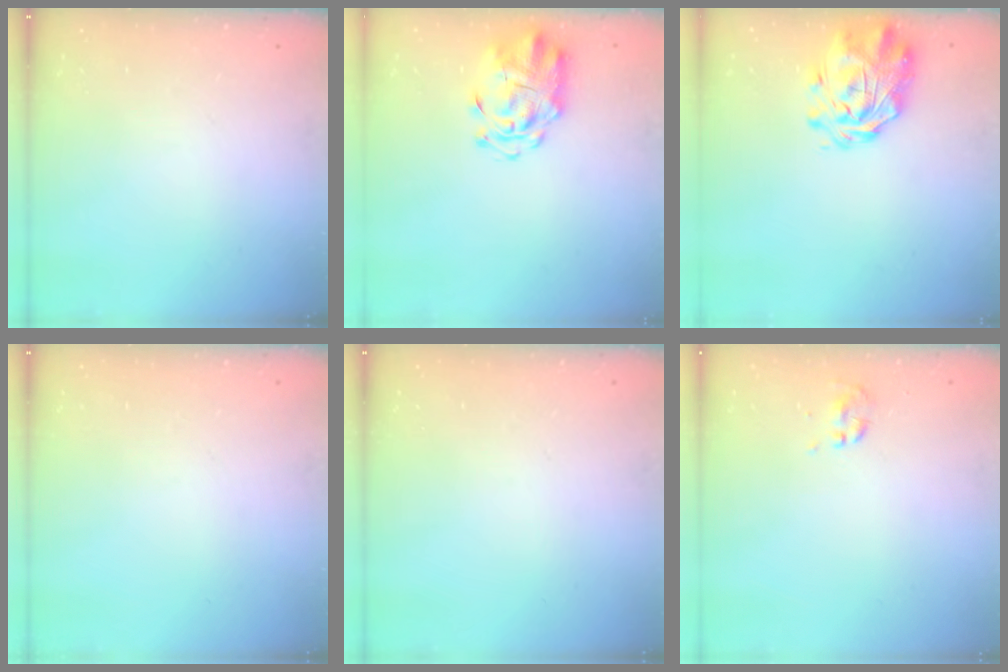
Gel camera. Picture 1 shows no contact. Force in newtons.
{"total": 3.6, "press": 3.3, "slide": 1.4}
{"total": 2.9, "press": 2.6, "slide": 1.4}
{"total": 0.0}
{"total": 0.0}
{"total": 0.0}